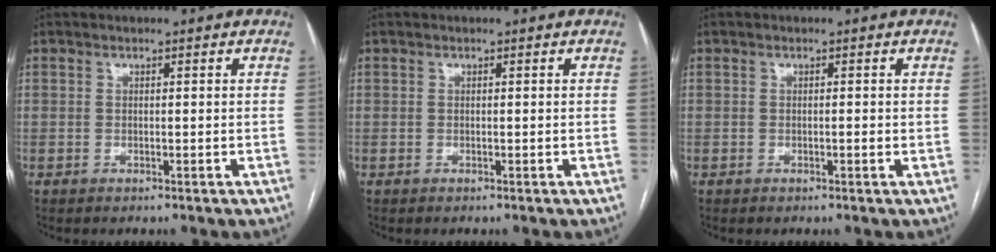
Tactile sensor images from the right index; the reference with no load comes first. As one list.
[{"total": 0.0}, {"total": 0.6, "force": [0.0, 0.1, 0.6], "torque": [-0.012, 0.002, 0.001]}]